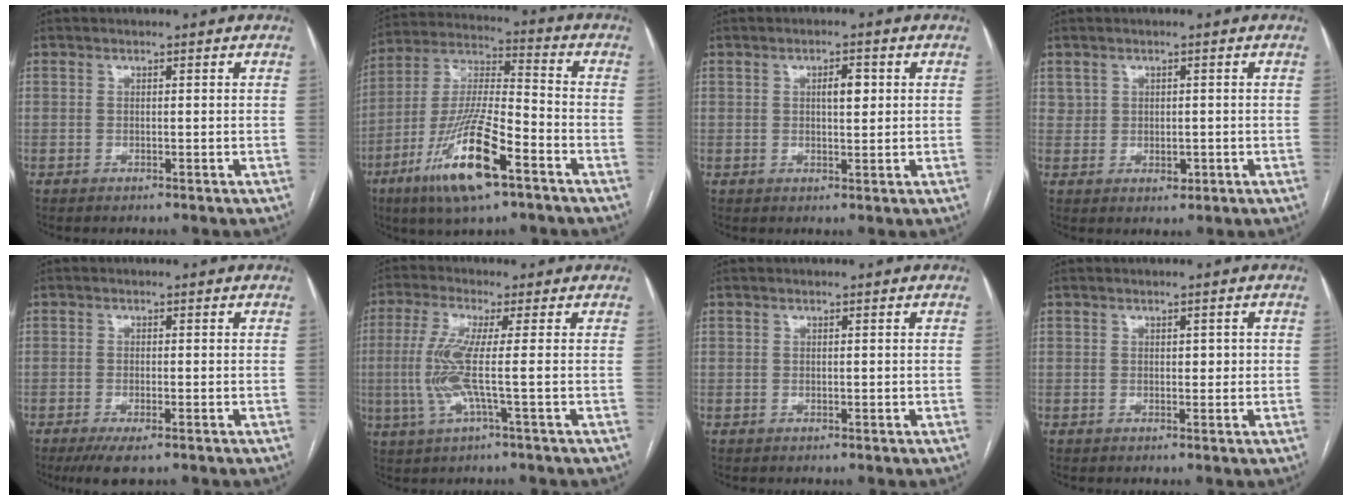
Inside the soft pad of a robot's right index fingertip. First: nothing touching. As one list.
[{"total": 16.7, "force": [-8.5, 3.1, 14.1], "torque": [-0.284, -0.019, -0.151]}, {"total": 3.1, "force": [0.8, 1.1, 2.8], "torque": [-0.045, 0.004, 0.011]}, {"total": 2.4, "force": [0.1, 2.1, 1.2], "torque": [-0.021, 0.002, 0.010]}, {"total": 4.3, "force": [-2.7, 1.0, 3.2], "torque": [-0.055, -0.010, -0.042]}, {"total": 7.4, "force": [-0.6, -0.3, 7.4], "torque": [-0.171, -0.004, -0.019]}, {"total": 0.0}, {"total": 1.6, "force": [0.2, 1.0, 1.2], "torque": [-0.016, 0.007, 0.004]}]